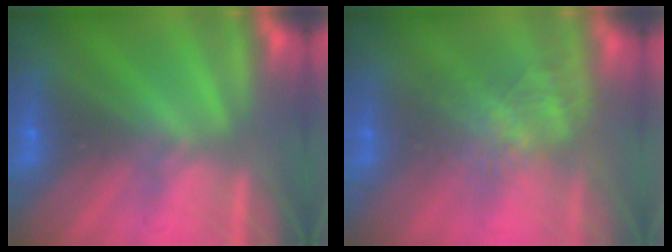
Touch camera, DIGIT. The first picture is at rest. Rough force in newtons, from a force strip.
{"total": 4.7}